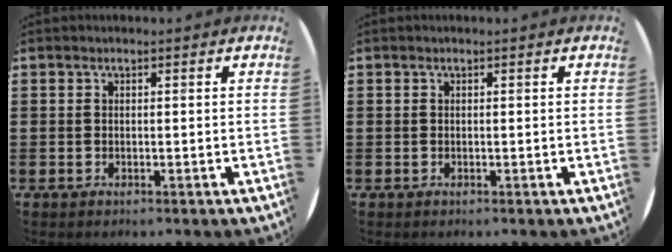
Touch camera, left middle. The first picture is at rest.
{"total": 0.0}